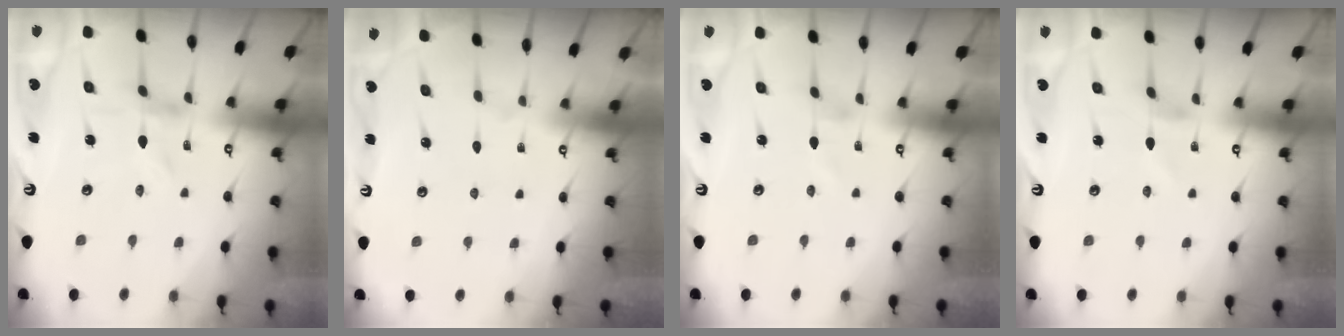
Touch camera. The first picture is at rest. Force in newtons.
{"total": 1.6, "press": 1.6, "slide": 0.1}
{"total": 0.7, "press": 0.6, "slide": 0.1}
{"total": 0.0}